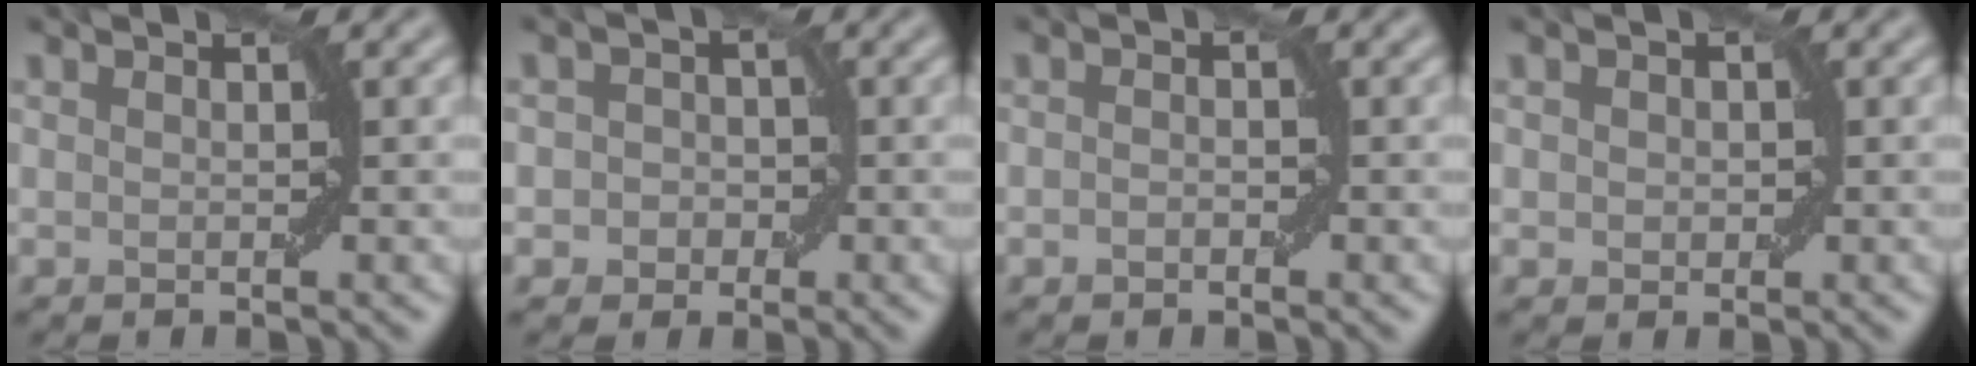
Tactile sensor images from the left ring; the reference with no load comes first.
{"total": 2.5, "force": [-0.3, 2.3, 0.8], "torque": [0.015, 0.008, -0.021]}
{"total": 0.8, "force": [-0.4, 0.5, 0.6], "torque": [-0.009, 0.002, -0.006]}
{"total": 1.1, "force": [0.1, 1.0, 0.5], "torque": [-0.005, 0.001, 0.001]}